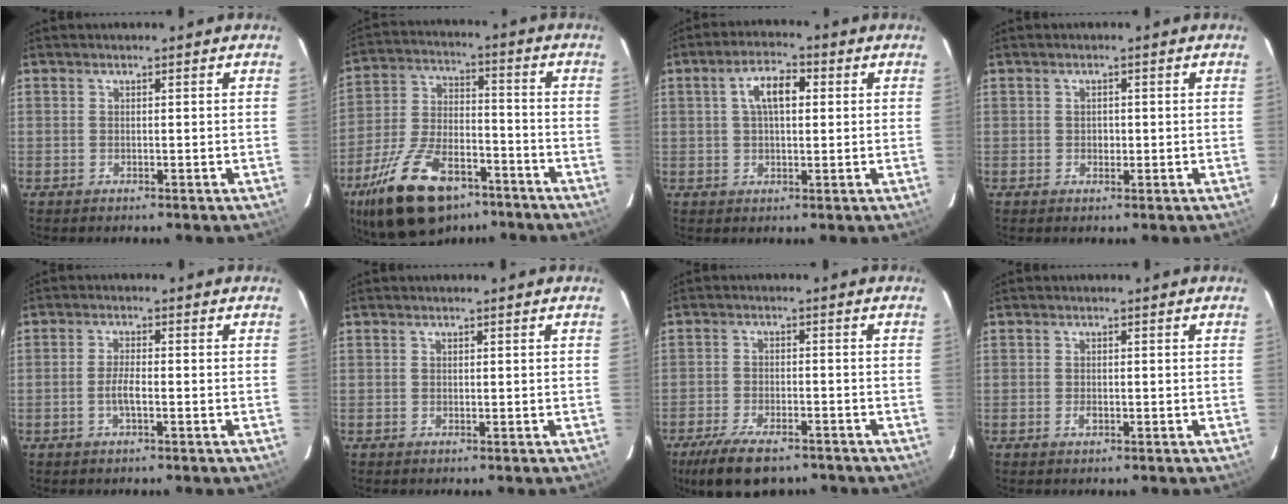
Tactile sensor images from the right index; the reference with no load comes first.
{"total": 20.6, "force": [-13.3, 9.8, 12.3], "torque": [-0.248, -0.010, -0.222]}
{"total": 6.3, "force": [1.5, 3.0, 5.3], "torque": [-0.096, 0.018, 0.027]}
{"total": 1.3, "force": [-0.1, 1.3, 0.5], "torque": [-0.006, 0.002, -0.002]}
{"total": 2.9, "force": [-1.1, 0.5, 2.7], "torque": [-0.055, 0.000, -0.022]}
{"total": 0.0}
{"total": 11.8, "force": [-8.7, 4.5, 6.6], "torque": [-0.149, -0.024, -0.144]}
{"total": 1.2, "force": [-0.5, 0.7, 0.8], "torque": [-0.014, 0.000, -0.009]}